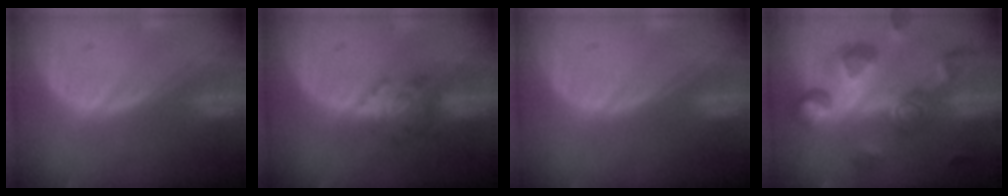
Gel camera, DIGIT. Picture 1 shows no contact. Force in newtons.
{"total": 4.8, "press": 4.6, "slide": 1.6}
{"total": 0.0}
{"total": 11.0, "press": 9.8, "slide": 4.9}